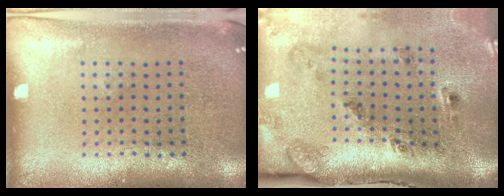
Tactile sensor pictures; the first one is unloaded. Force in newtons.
{"total": 3.2, "press": 2.0, "slide": 2.5}